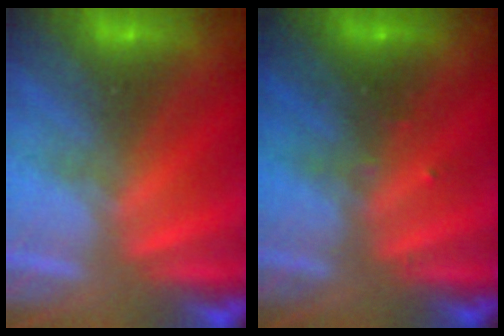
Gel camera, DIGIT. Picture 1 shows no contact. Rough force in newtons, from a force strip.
{"total": 2.4}